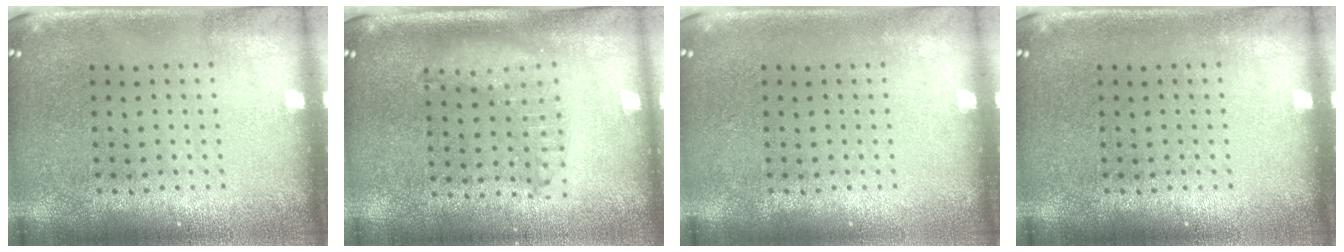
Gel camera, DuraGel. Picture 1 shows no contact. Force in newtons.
{"total": 1.2, "press": 1.2, "slide": 0.3}
{"total": 0.0}
{"total": 0.0}